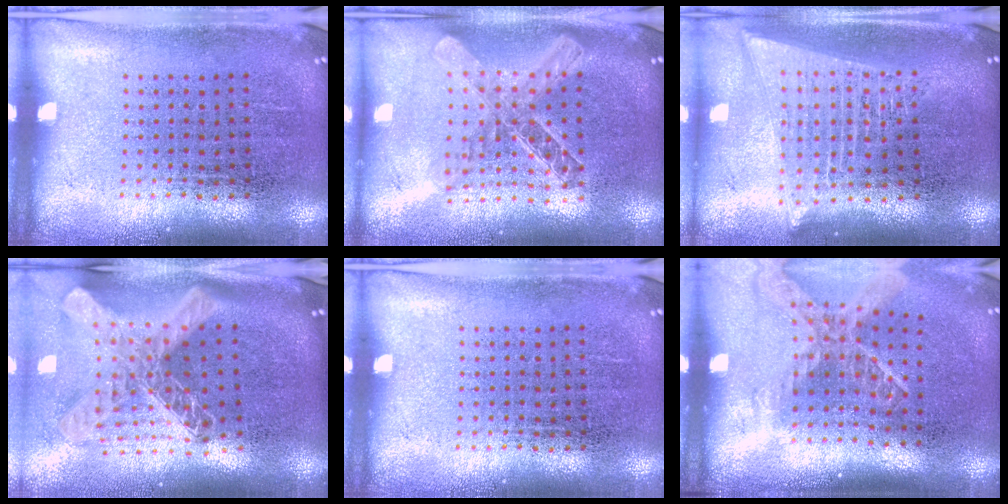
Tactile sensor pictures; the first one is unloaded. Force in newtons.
{"total": 2.0, "press": 1.7, "slide": 1.1}
{"total": 2.0, "press": 1.8, "slide": 1.0}
{"total": 2.9, "press": 2.1, "slide": 2.1}
{"total": 0.0}
{"total": 1.8, "press": 1.3, "slide": 1.3}